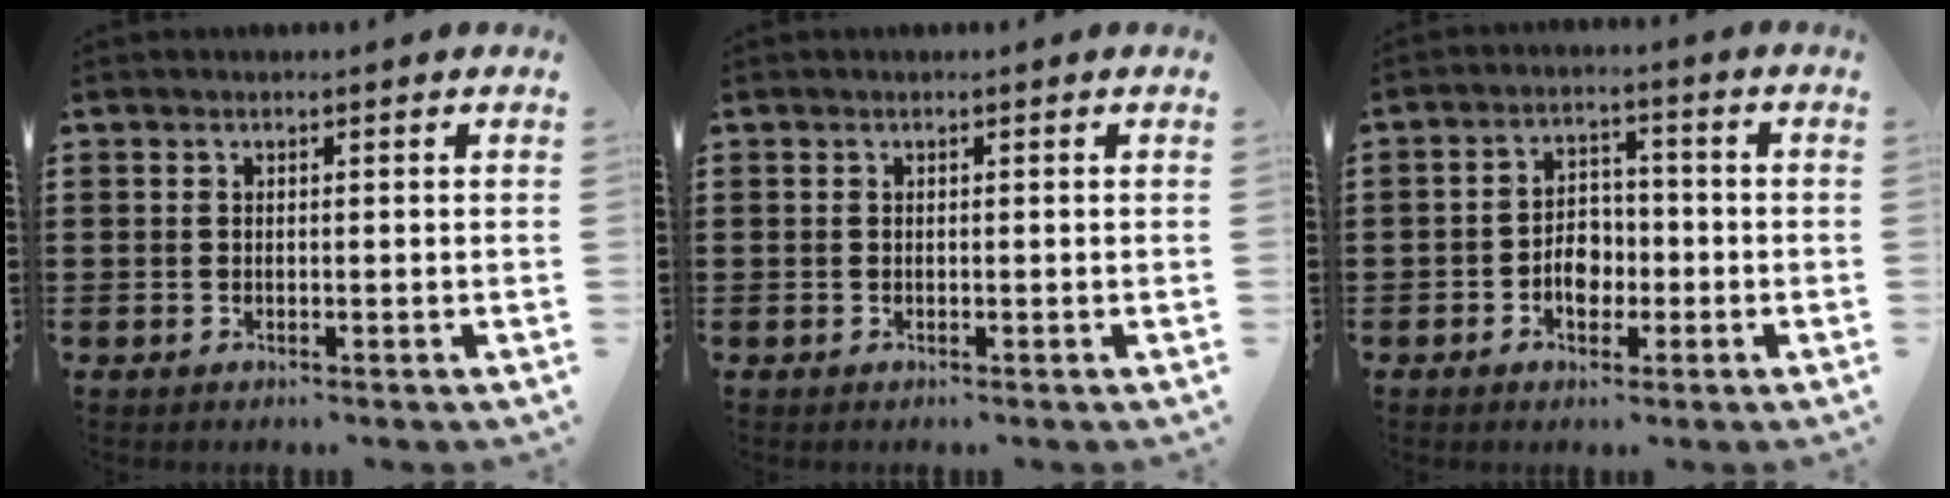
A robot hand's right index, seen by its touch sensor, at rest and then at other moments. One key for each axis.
{"total": 0.0}
{"total": 4.5, "fx": -1.5, "fy": 3.3, "fz": 2.6, "tx": -0.038, "ty": -0.001, "tz": -0.031}